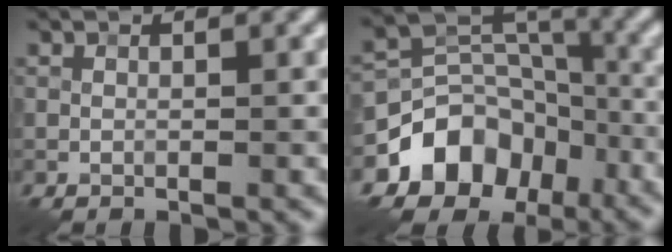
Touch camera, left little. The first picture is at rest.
{"total": 8.9, "force": [-4.7, 6.7, 3.6], "torque": [-0.046, -0.003, -0.086]}